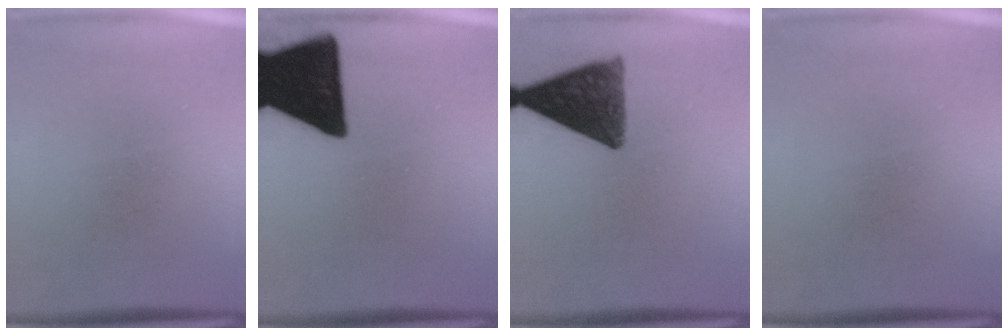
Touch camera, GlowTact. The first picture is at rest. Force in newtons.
{"total": 19.1}
{"total": 11.2}
{"total": 0.0}